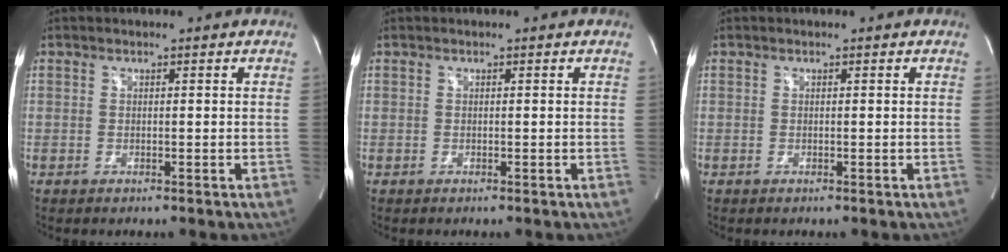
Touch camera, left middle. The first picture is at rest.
{"total": 0.0}
{"total": 0.0}